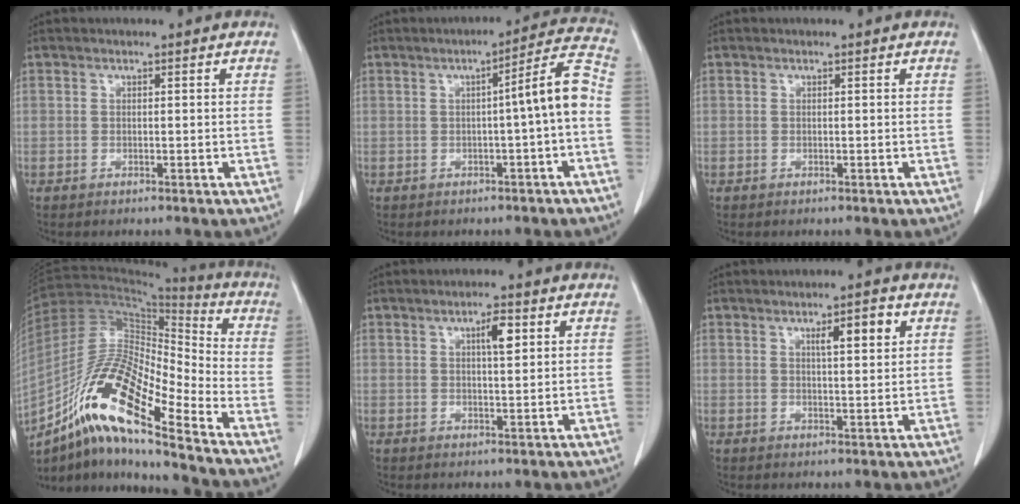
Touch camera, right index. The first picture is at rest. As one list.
[{"total": 6.9, "force": [-1.0, -0.5, 6.8], "torque": [-0.093, 0.016, -0.015]}, {"total": 0.0}, {"total": 17.7, "force": [-11.1, 2.5, 13.6], "torque": [-0.256, 0.006, -0.193]}, {"total": 3.5, "force": [1.4, 0.7, 3.2], "torque": [-0.056, 0.000, 0.022]}, {"total": 4.3, "force": [1.9, 0.6, 3.8], "torque": [-0.063, 0.001, 0.032]}]